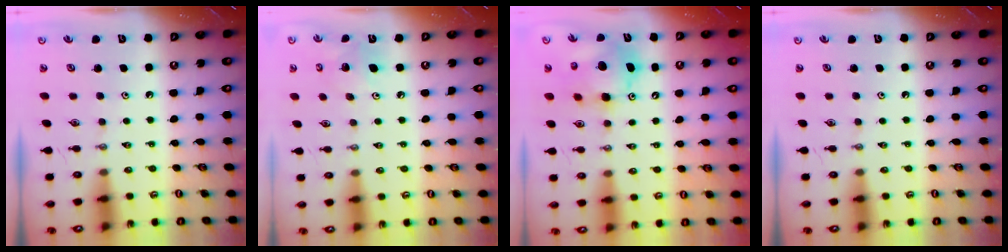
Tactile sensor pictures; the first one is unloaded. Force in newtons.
{"total": 8.6, "press": 8.4, "slide": 1.7}
{"total": 11.8, "press": 11.6, "slide": 2.1}
{"total": 0.0}